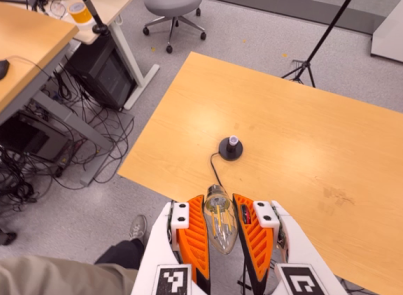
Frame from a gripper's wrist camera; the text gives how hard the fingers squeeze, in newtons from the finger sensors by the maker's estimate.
{"total": 20.9, "left": 22.5, "right": 19.3}